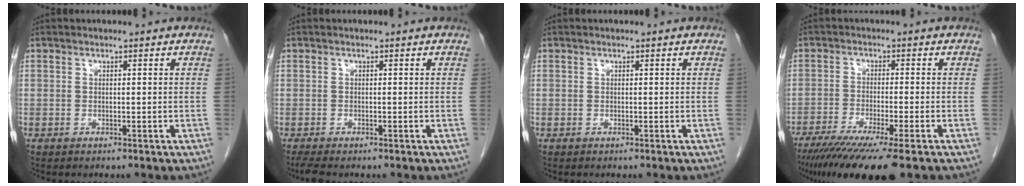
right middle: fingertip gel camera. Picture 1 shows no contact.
{"total": 2.0, "force": [-1.6, 0.2, 1.1], "torque": [-0.025, -0.008, -0.028]}
{"total": 0.0}
{"total": 12.4, "force": [-9.1, 0.2, 8.4], "torque": [-0.134, -0.035, -0.145]}